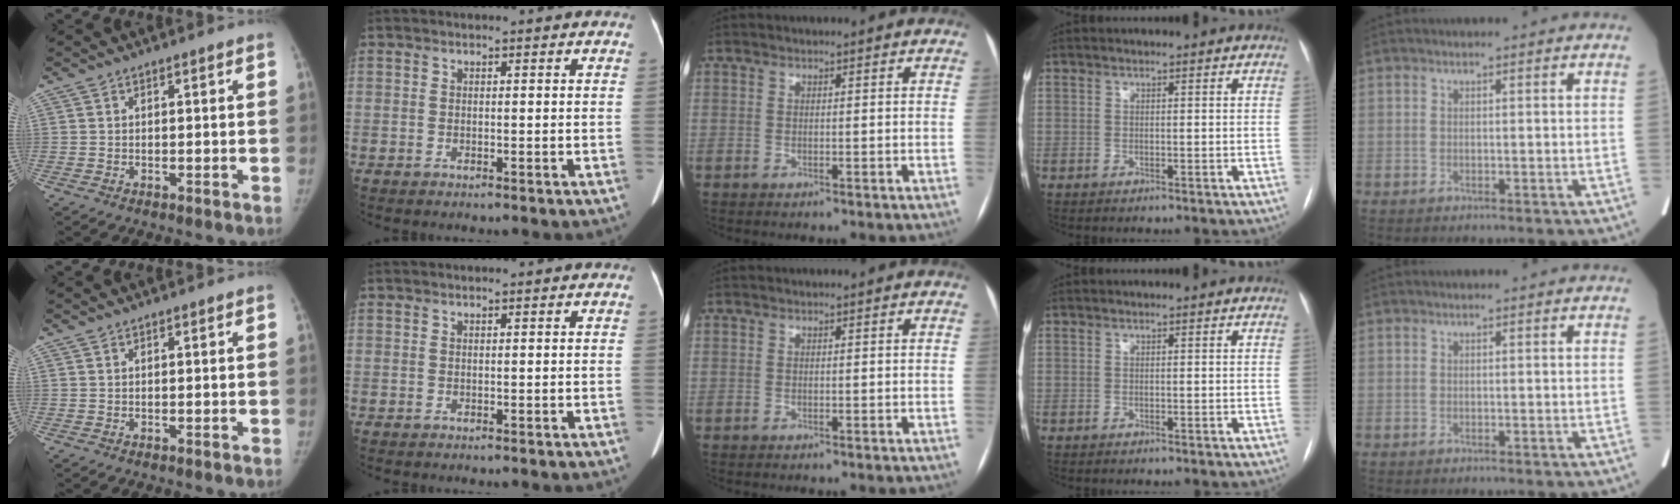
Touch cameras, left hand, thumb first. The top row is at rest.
{}